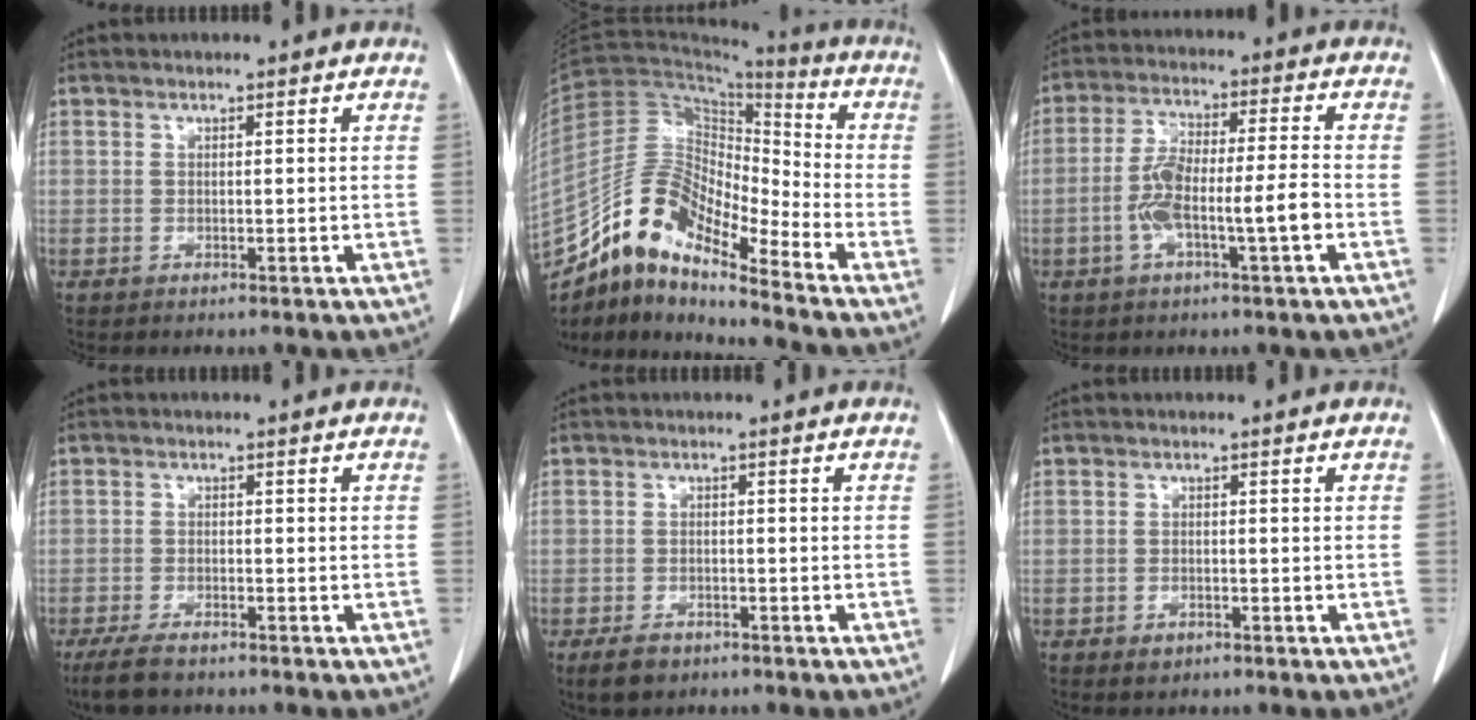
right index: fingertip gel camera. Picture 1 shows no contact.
{"total": 12.3, "force": [-10.2, 3.1, 6.1], "torque": [-0.115, 0.051, -0.185]}
{"total": 9.2, "force": [-2.7, 1.0, 8.7], "torque": [-0.170, 0.015, -0.051]}
{"total": 4.8, "force": [-3.8, 1.3, 2.6], "torque": [-0.052, -0.010, -0.064]}
{"total": 3.7, "force": [-2.6, 2.0, 1.6], "torque": [-0.032, -0.002, -0.038]}
{"total": 1.5, "force": [-0.9, 1.0, 0.6], "torque": [-0.010, 0.002, -0.007]}